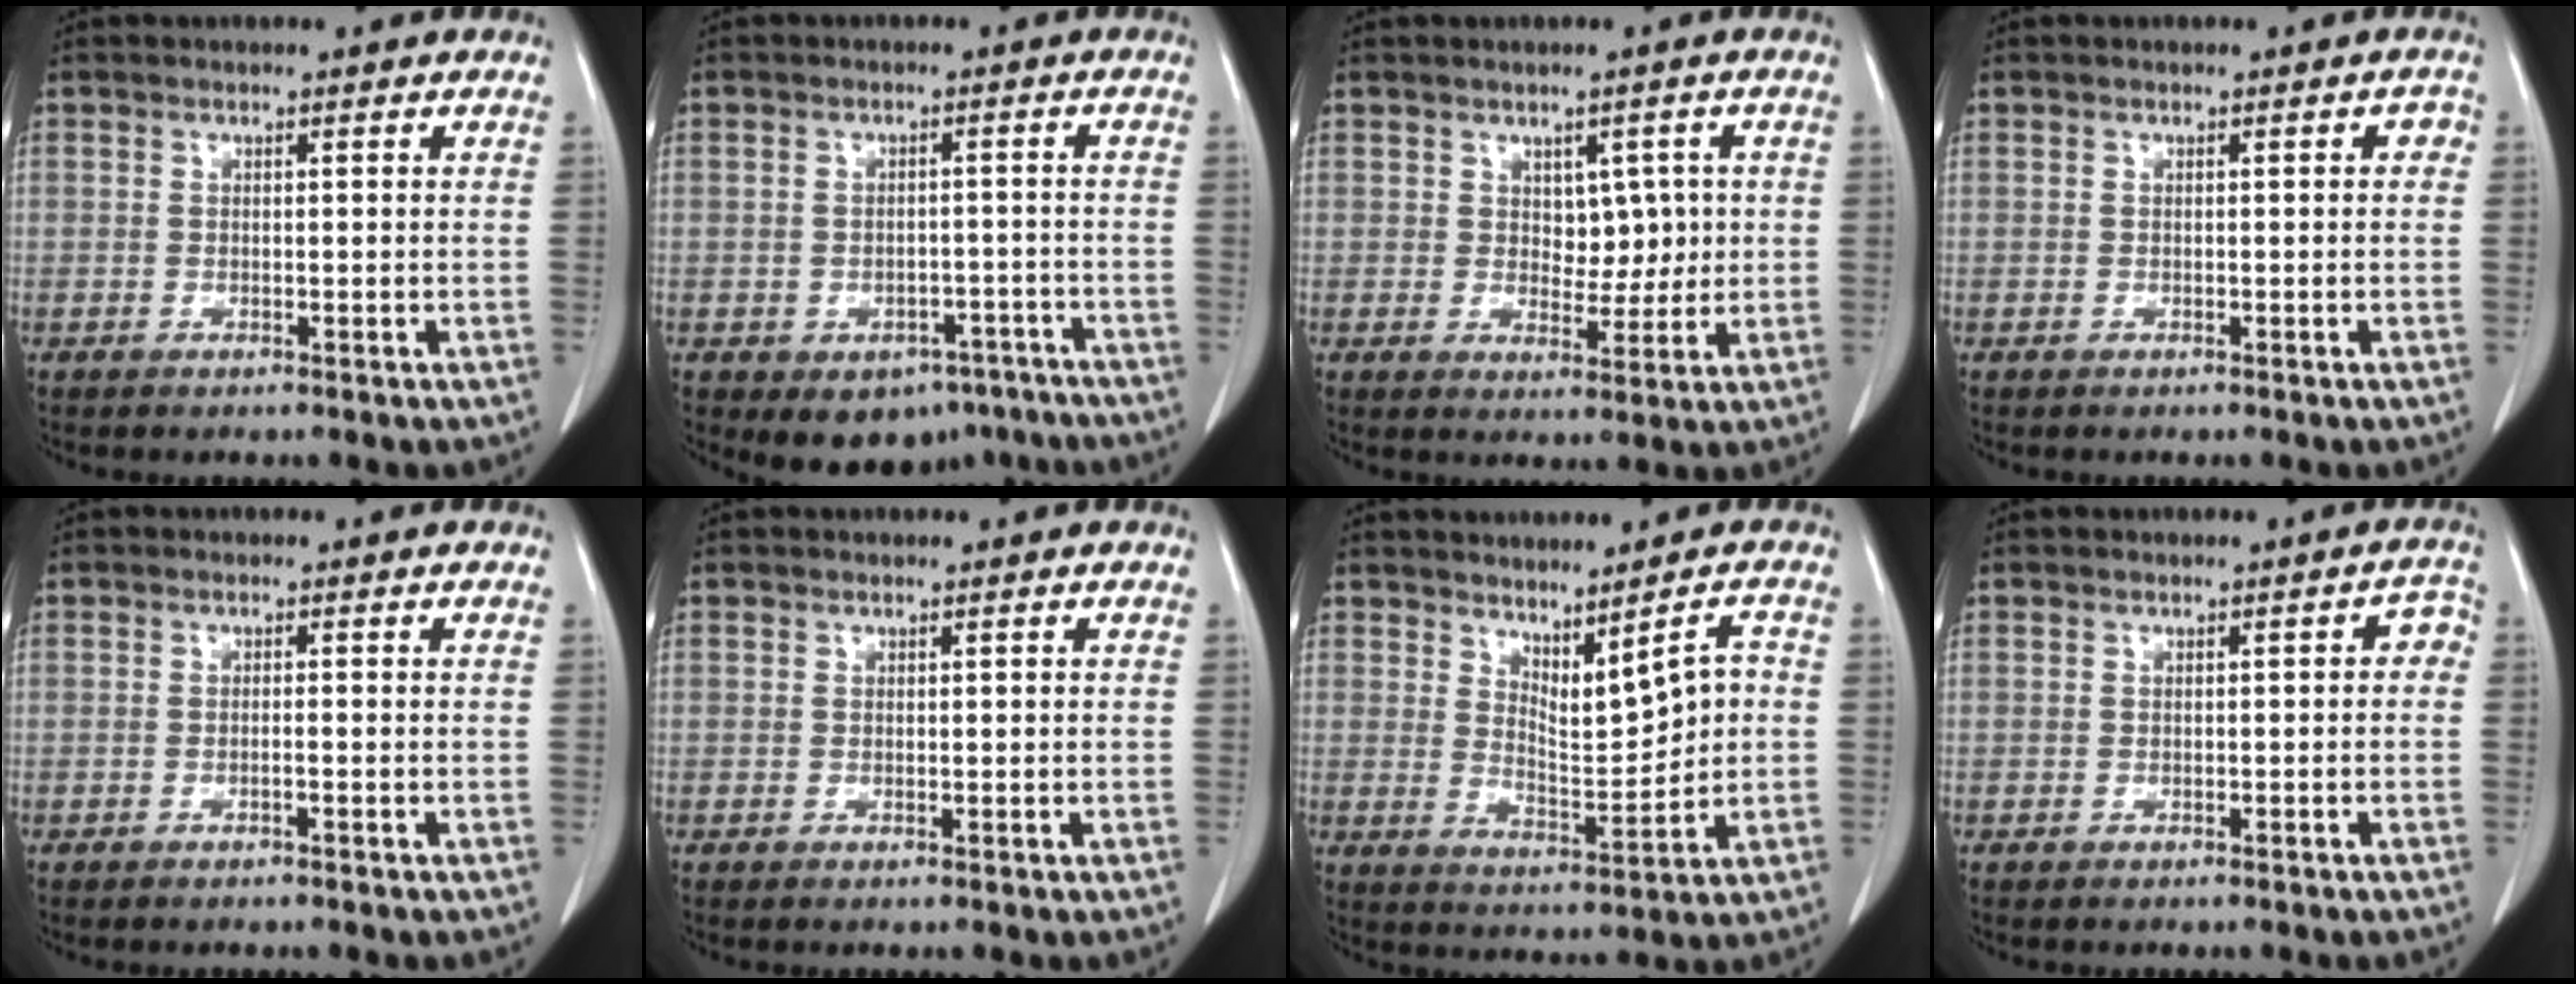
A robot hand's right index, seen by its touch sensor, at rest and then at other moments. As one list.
[{"total": 7.8, "force": [-5.1, 5.2, 2.7], "torque": [-0.014, 0.018, -0.061]}, {"total": 4.4, "force": [0.9, 2.8, 3.2], "torque": [-0.035, 0.002, 0.021]}, {"total": 0.9, "force": [0.0, 0.4, 0.7], "torque": [-0.001, 0.004, -0.001]}, {"total": 0.5, "force": [-0.3, -0.1, 0.5], "torque": [-0.007, 0.002, -0.006]}, {"total": 0.0}, {"total": 7.2, "force": [2.0, 2.0, 6.6], "torque": [-0.106, -0.002, 0.050]}, {"total": 2.0, "force": [-0.2, 1.1, 1.7], "torque": [-0.011, 0.014, -0.004]}]